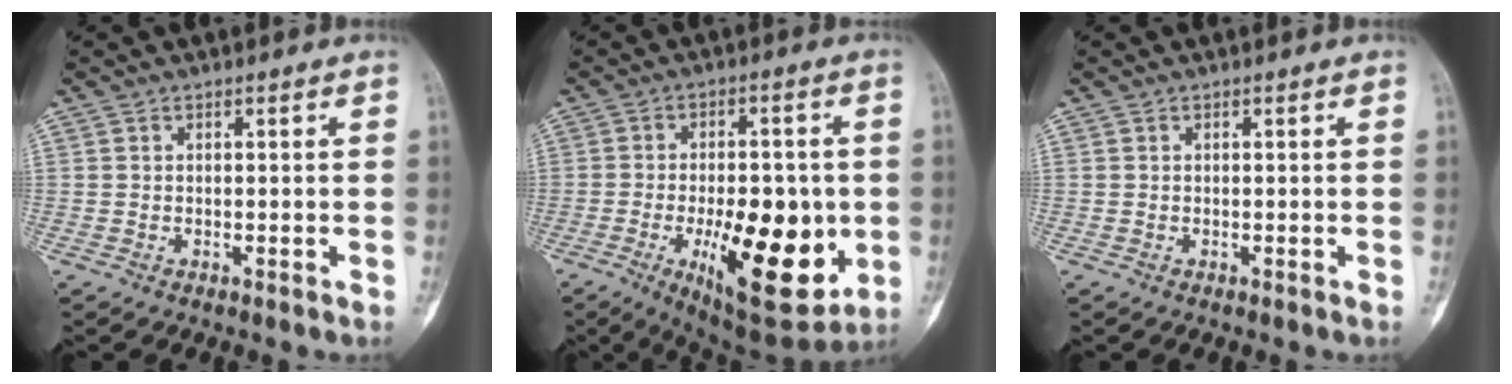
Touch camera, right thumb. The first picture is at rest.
{"total": 20.0, "force": [-4.6, 8.7, 17.4], "torque": [-0.235, -0.006, -0.049]}
{"total": 0.0}